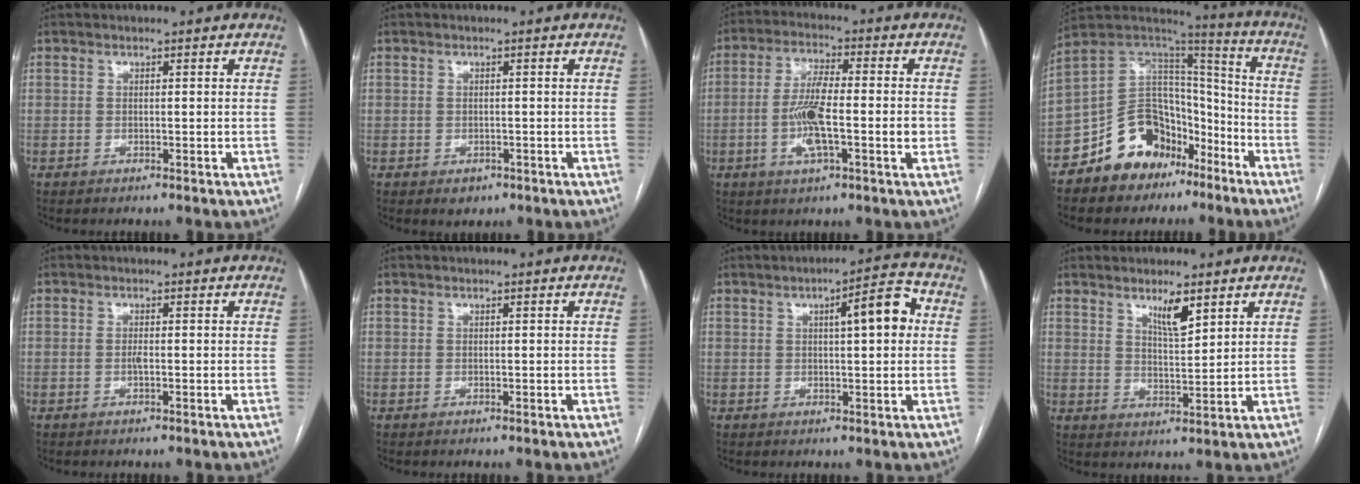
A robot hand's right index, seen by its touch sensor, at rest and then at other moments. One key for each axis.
{"total": 1.9, "fx": -0.9, "fy": 1.5, "fz": 0.6, "tx": -0.005, "ty": 0.001, "tz": -0.004}
{"total": 9.5, "fx": -1.9, "fy": 1.8, "fz": 9.1, "tx": -0.175, "ty": 0.010, "tz": -0.035}
{"total": 16.6, "fx": -10.2, "fy": 11.3, "fz": 6.8, "tx": -0.114, "ty": 0.080, "tz": -0.170}
{"total": 0.9, "fx": -0.2, "fy": 0.1, "fz": 0.8, "tx": -0.017, "ty": 0.002, "tz": -0.004}
{"total": 0.0}
{"total": 7.5, "fx": 1.6, "fy": 1.4, "fz": 7.2, "tx": -0.102, "ty": 0.021, "tz": 0.019}
{"total": 4.7, "fx": 3.1, "fy": 0.8, "fz": 3.4, "tx": -0.063, "ty": -0.007, "tz": 0.057}